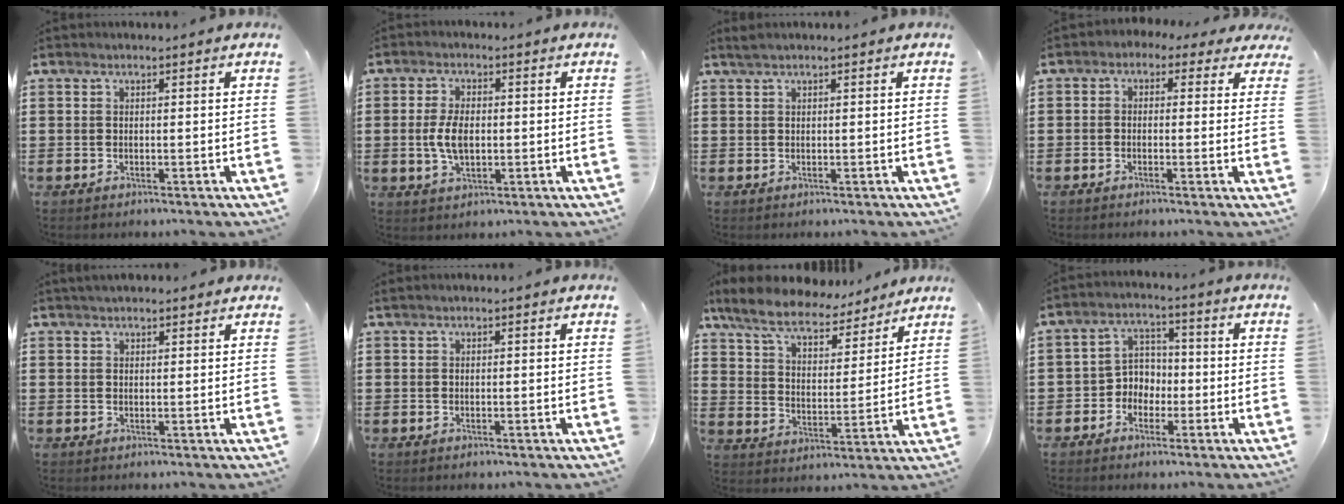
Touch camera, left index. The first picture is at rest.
{"total": 5.5, "force": [0.0, 2.8, 4.7], "torque": [-0.103, 0.002, -0.003]}
{"total": 0.7, "force": [0.5, 0.0, 0.4], "torque": [-0.008, 0.001, 0.009]}
{"total": 1.8, "force": [-0.5, 1.6, 0.7], "torque": [-0.019, 0.012, -0.014]}
{"total": 1.7, "force": [1.5, 0.6, 0.3], "torque": [-0.008, 0.005, 0.030]}
{"total": 0.0}
{"total": 9.0, "force": [8.1, 2.0, 3.6], "torque": [-0.103, -0.037, 0.145]}
{"total": 4.3, "force": [-1.9, 3.7, 1.2], "torque": [-0.036, 0.012, -0.042]}